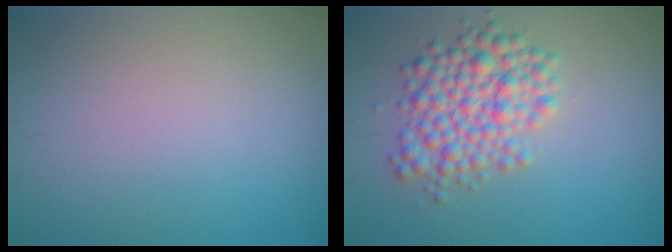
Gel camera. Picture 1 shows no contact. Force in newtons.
{"total": 5.0, "press": 5.0, "slide": 0.1}